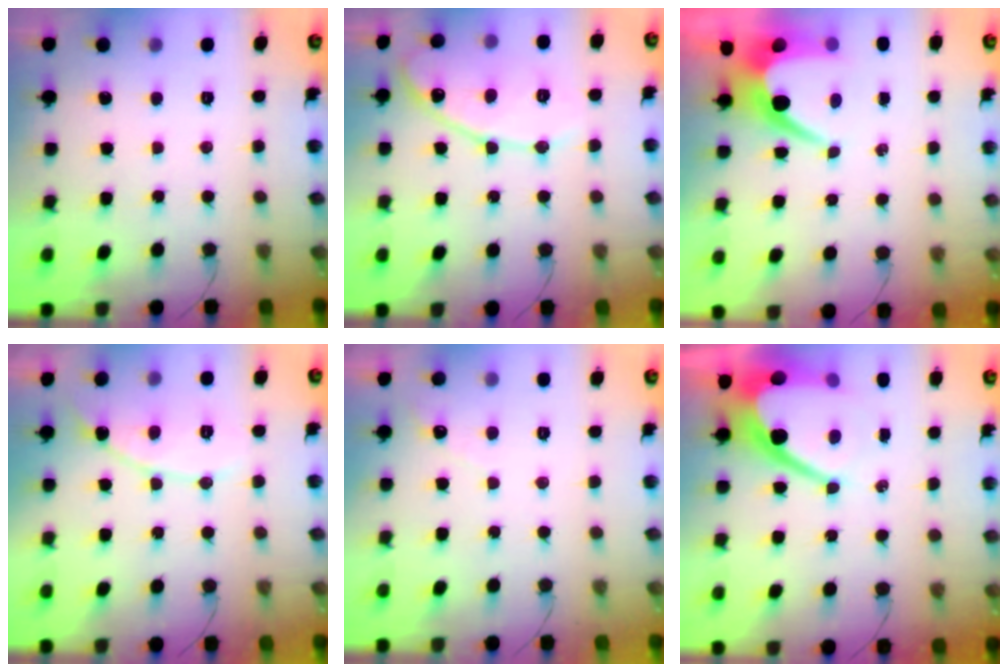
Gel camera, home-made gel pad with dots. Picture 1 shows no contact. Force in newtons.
{"total": 12.9, "press": 12.9, "slide": 1.2}
{"total": 7.6, "press": 7.5, "slide": 0.6}
{"total": 10.0, "press": 9.9, "slide": 0.5}
{"total": 2.8, "press": 2.8, "slide": 0.1}
{"total": 13.5, "press": 13.4, "slide": 0.9}